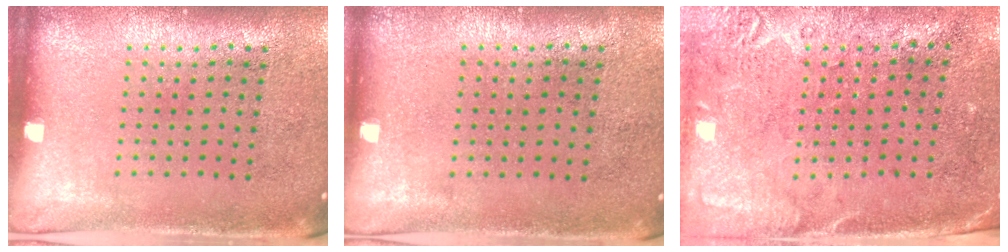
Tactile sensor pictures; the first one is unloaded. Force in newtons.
{"total": 0.0}
{"total": 2.7, "press": 2.3, "slide": 1.5}